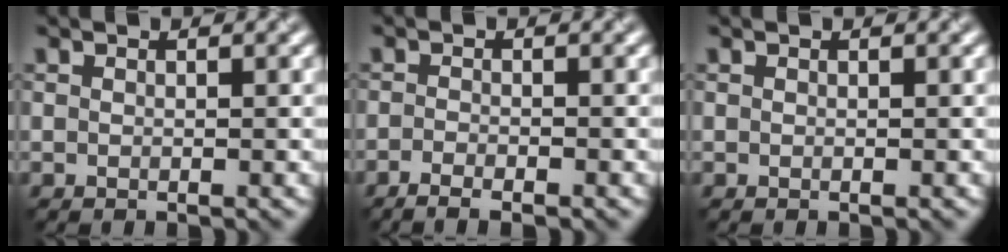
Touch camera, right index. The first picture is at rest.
{"total": 2.8, "force": [-2.1, 0.5, 1.8], "torque": [-0.039, 0.003, -0.031]}
{"total": 0.0}